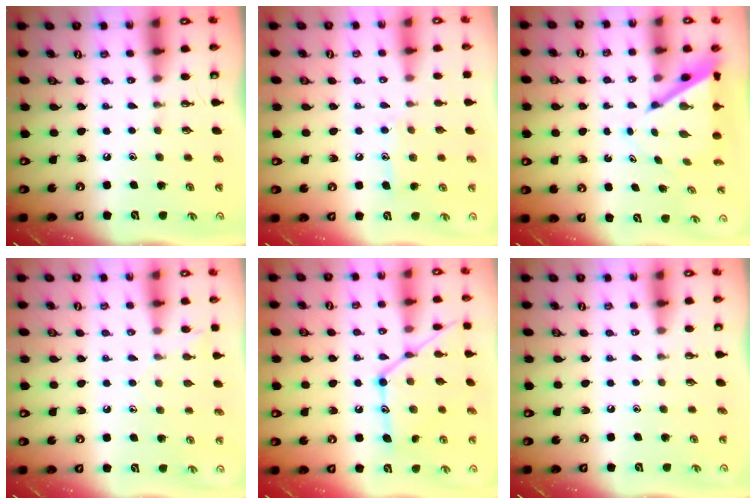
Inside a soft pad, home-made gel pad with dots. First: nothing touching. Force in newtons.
{"total": 9.2, "press": 9.2, "slide": 0.6}
{"total": 6.9, "press": 6.9, "slide": 0.6}
{"total": 6.0, "press": 6.0, "slide": 0.6}
{"total": 16.5, "press": 16.4, "slide": 1.2}
{"total": 0.0}